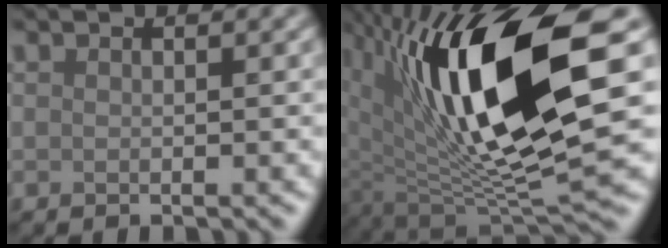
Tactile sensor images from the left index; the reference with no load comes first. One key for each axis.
{"total": 14.5, "fx": 3.9, "fy": 4.7, "fz": 13.1, "tx": -0.229, "ty": -0.015, "tz": 0.072}